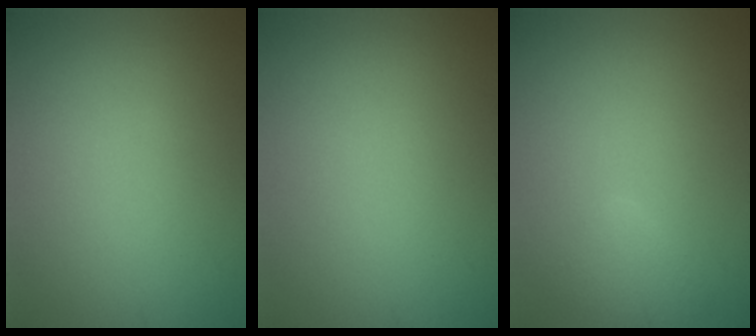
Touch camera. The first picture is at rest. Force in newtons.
{"total": 0.0}
{"total": 1.5, "press": 1.5, "slide": 0.1}